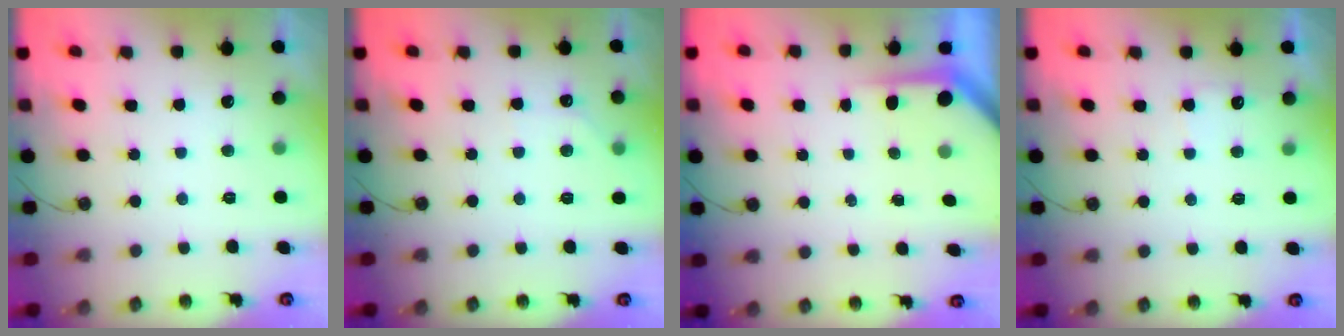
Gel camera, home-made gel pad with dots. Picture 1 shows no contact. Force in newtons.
{"total": 4.9, "press": 4.8, "slide": 0.5}
{"total": 3.6, "press": 3.6, "slide": 0.3}
{"total": 4.6, "press": 4.5, "slide": 0.5}